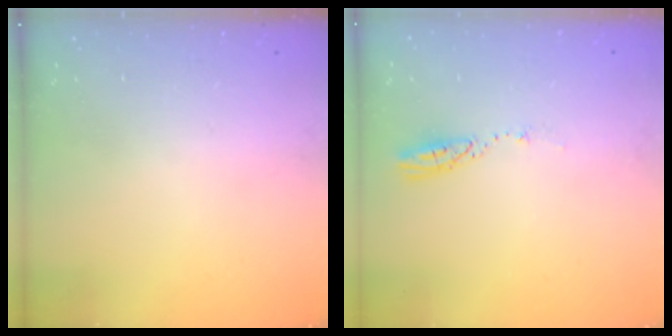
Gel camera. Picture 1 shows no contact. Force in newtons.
{"total": 3.8, "press": 3.8, "slide": 0.2}